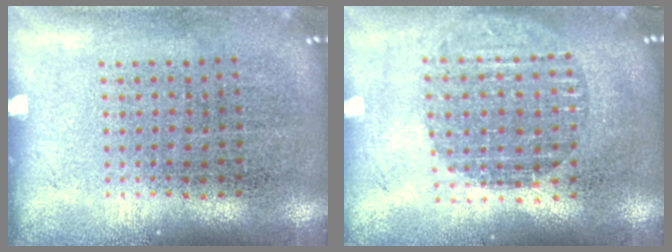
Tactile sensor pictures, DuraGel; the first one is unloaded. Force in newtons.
{"total": 1.8, "press": 1.5, "slide": 0.9}